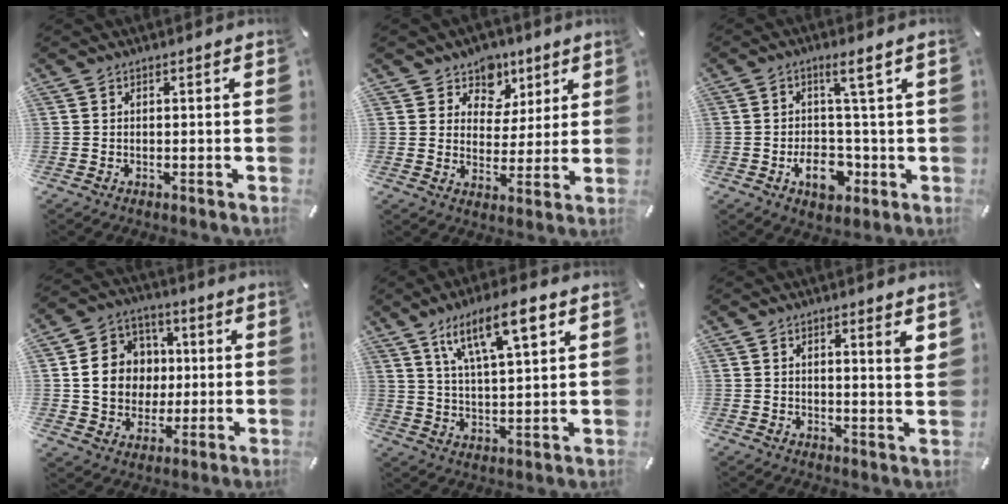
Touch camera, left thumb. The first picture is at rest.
{"total": 8.1, "force": [4.9, 6.5, 0.4], "torque": [-0.009, -0.040, 0.089]}
{"total": 9.6, "force": [-0.8, 5.4, 7.9], "torque": [-0.119, -0.003, -0.016]}
{"total": 13.0, "force": [1.0, 11.7, 5.4], "torque": [-0.094, 0.009, 0.024]}
{"total": 12.9, "force": [7.9, 4.2, 9.4], "torque": [-0.158, -0.027, 0.133]}
{"total": 3.4, "force": [1.8, -0.2, 2.8], "torque": [-0.039, -0.015, 0.026]}